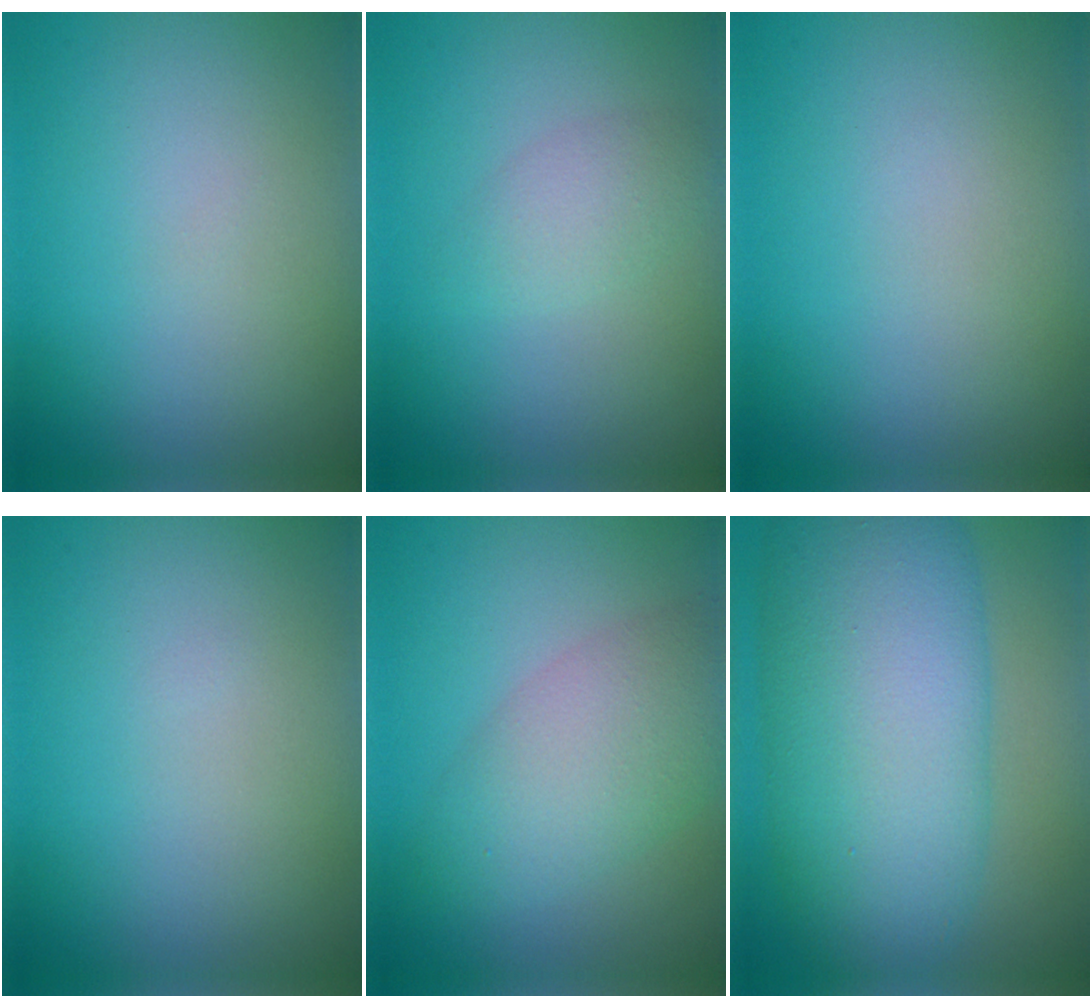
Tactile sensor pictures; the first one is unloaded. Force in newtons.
{"total": 2.0, "press": 2.0, "slide": 0.1}
{"total": 0.0}
{"total": 0.0}
{"total": 5.3, "press": 5.3, "slide": 0.2}
{"total": 13.5, "press": 13.5, "slide": 0.3}